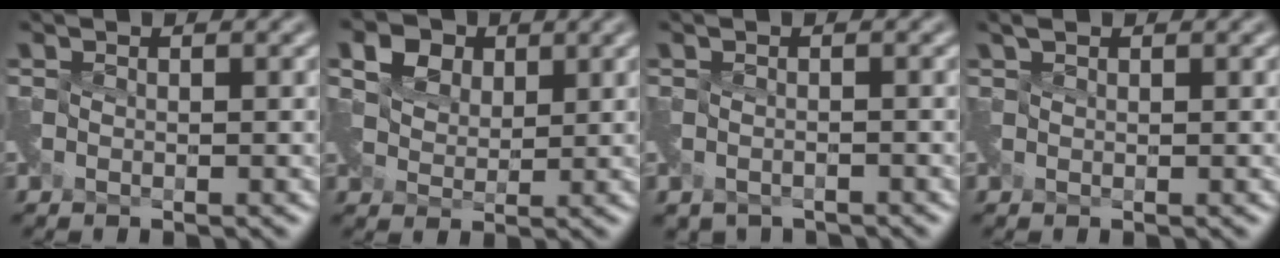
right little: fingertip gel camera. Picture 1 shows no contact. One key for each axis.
{"total": 5.2, "fx": 3.5, "fy": 3.0, "fz": 2.4, "tx": -0.065, "ty": 0.009, "tz": 0.061}
{"total": 1.8, "fx": -1.4, "fy": 0.9, "fz": 0.4, "tx": -0.005, "ty": -0.017, "tz": -0.029}
{"total": 0.9, "fx": 0.8, "fy": 0.2, "fz": 0.3, "tx": -0.008, "ty": 0.007, "tz": 0.017}